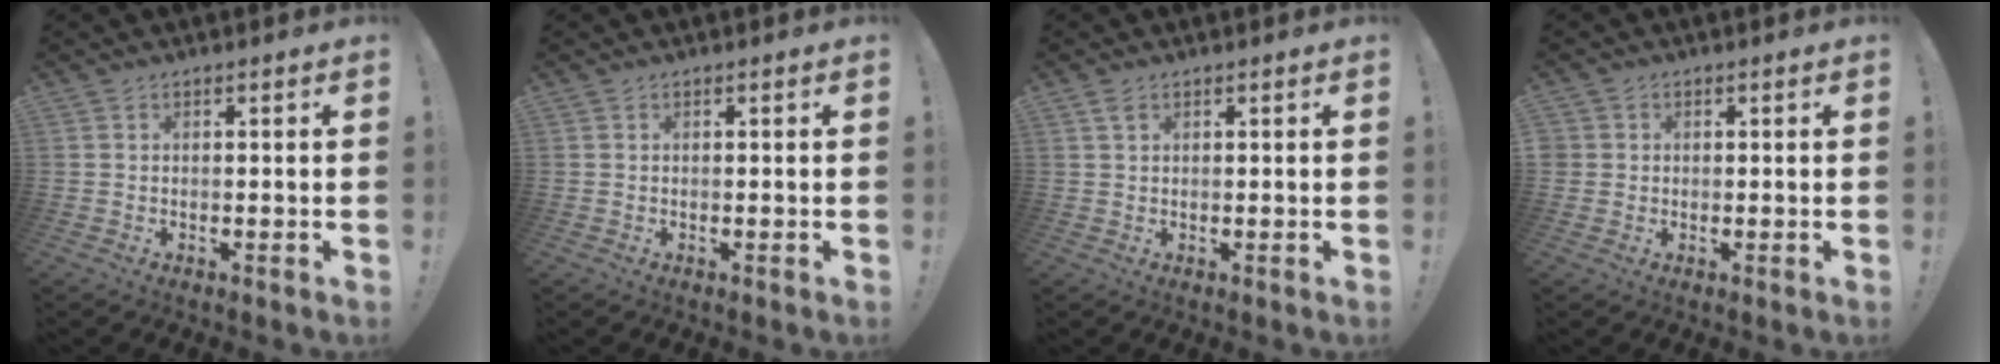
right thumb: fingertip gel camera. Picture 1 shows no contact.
{"total": 0.0}
{"total": 1.6, "force": [1.0, 0.7, 1.0], "torque": [-0.019, -0.001, 0.019]}
{"total": 1.9, "force": [0.0, 1.9, 0.1], "torque": [0.007, 0.001, 0.000]}